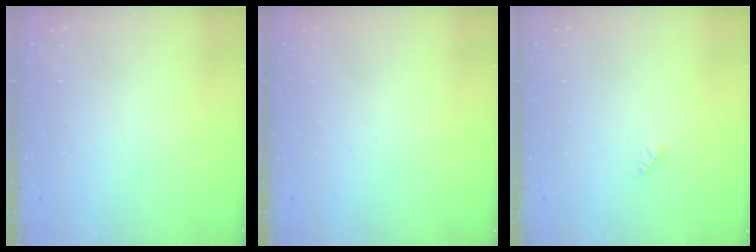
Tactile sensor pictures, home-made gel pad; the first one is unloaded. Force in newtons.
{"total": 0.0}
{"total": 2.9, "press": 2.9, "slide": 0.4}